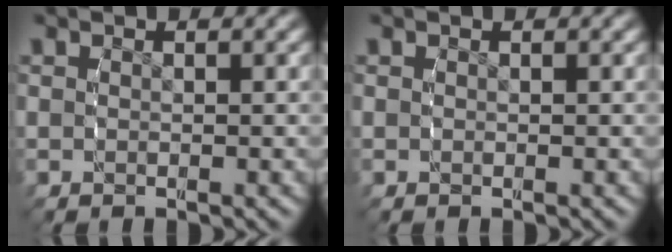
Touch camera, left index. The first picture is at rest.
{"total": 0.0}